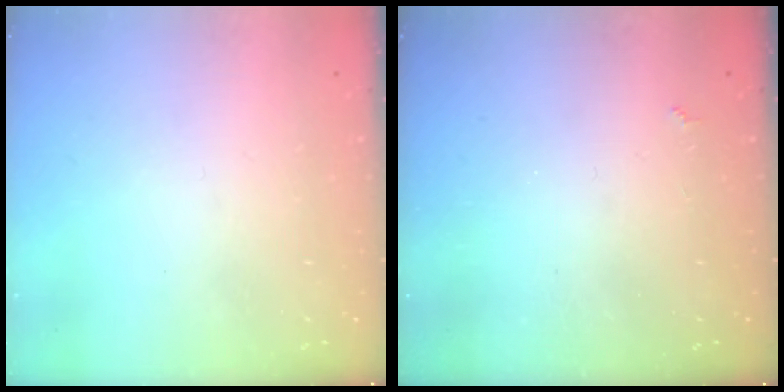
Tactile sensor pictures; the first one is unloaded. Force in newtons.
{"total": 1.4, "press": 1.3, "slide": 0.4}